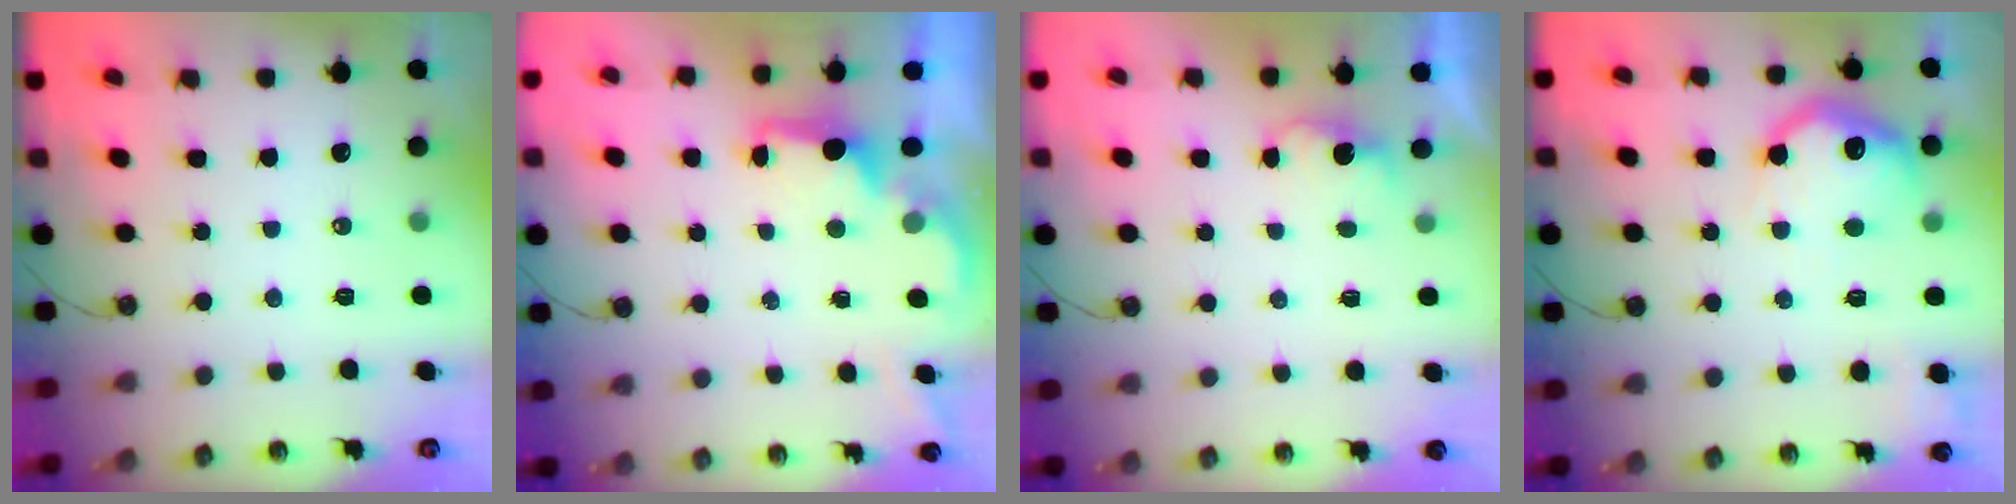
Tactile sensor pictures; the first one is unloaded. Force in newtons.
{"total": 2.0, "press": 1.8, "slide": 0.8}
{"total": 2.2, "press": 2.0, "slide": 0.9}
{"total": 13.9, "press": 13.8, "slide": 0.9}